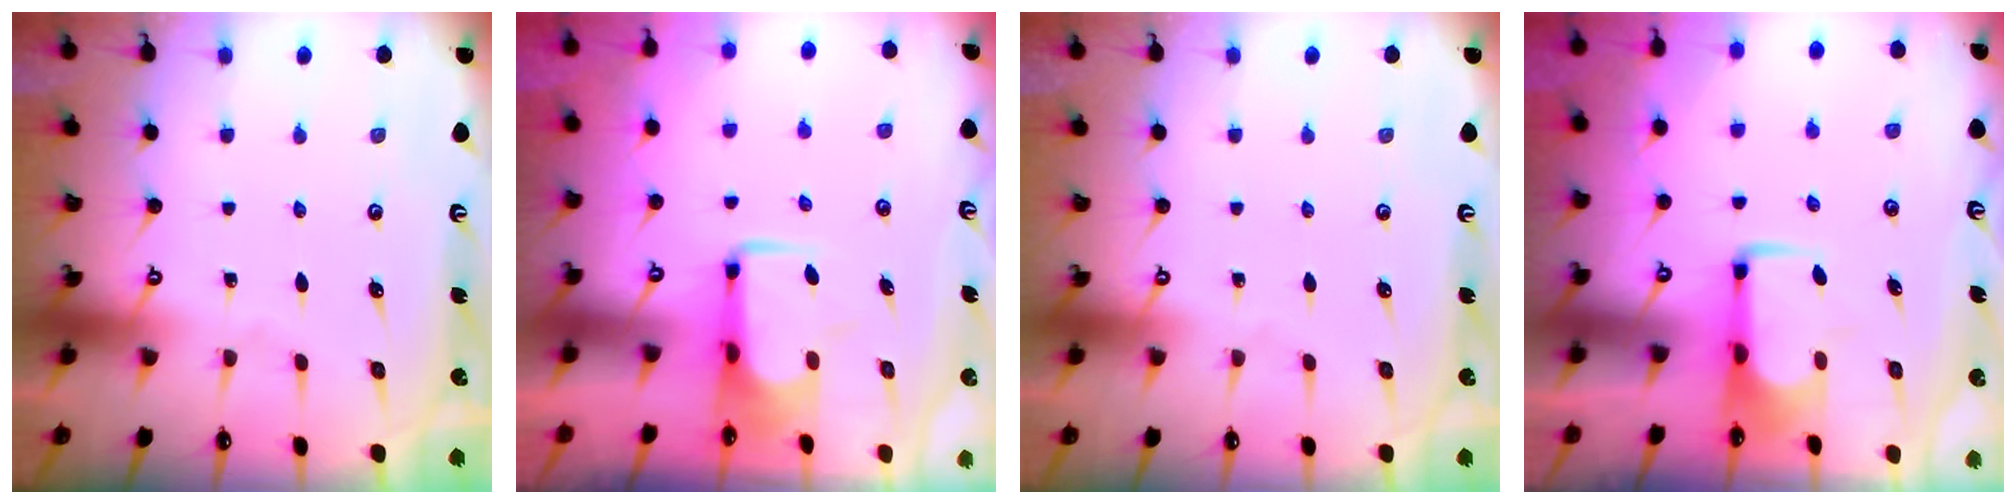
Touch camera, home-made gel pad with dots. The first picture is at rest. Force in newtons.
{"total": 2.2, "press": 2.1, "slide": 0.7}
{"total": 0.0}
{"total": 1.8, "press": 1.7, "slide": 0.4}